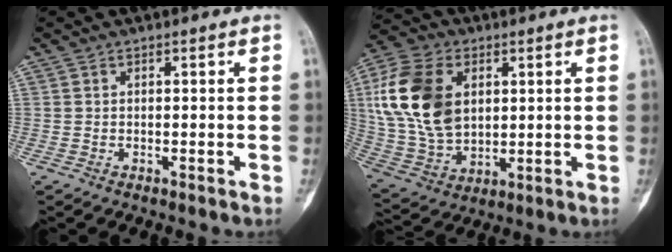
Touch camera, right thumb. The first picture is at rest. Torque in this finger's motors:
{"motor_torque": [1.27, 1.39, 1.07, -0.56, 0.69]}